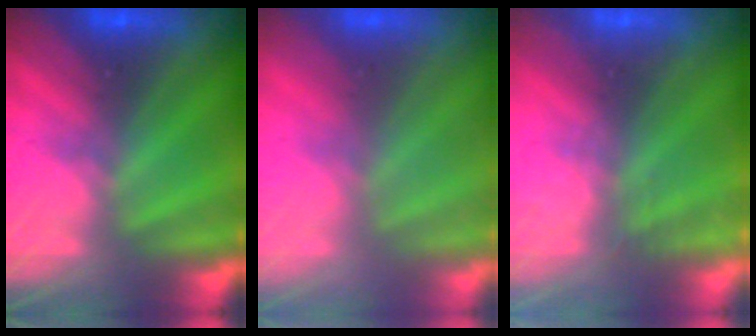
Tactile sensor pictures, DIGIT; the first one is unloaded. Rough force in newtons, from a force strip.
{"total": 3.8}
{"total": 2.5}